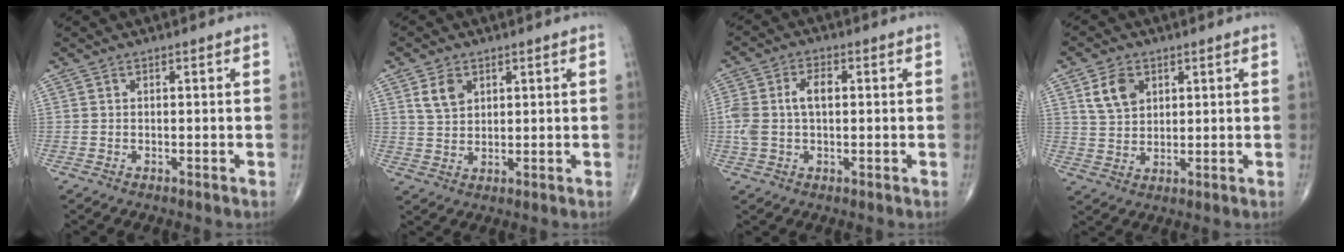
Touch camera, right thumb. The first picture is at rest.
{"total": 4.6, "force": [2.2, 3.2, 2.5], "torque": [-0.036, -0.011, 0.045]}
{"total": 7.3, "force": [0.6, 4.2, 5.9], "torque": [-0.136, 0.021, 0.013]}
{"total": 6.5, "force": [2.8, 4.6, 3.7], "torque": [-0.052, -0.012, 0.055]}